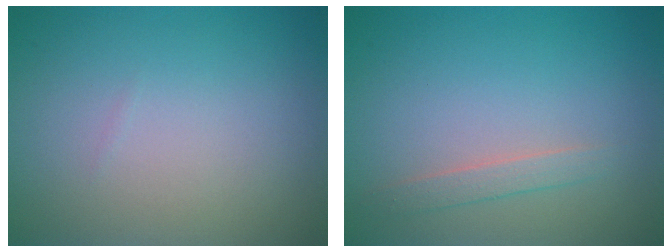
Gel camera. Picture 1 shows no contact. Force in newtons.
{"total": 1.3, "press": 1.3, "slide": 0.1}